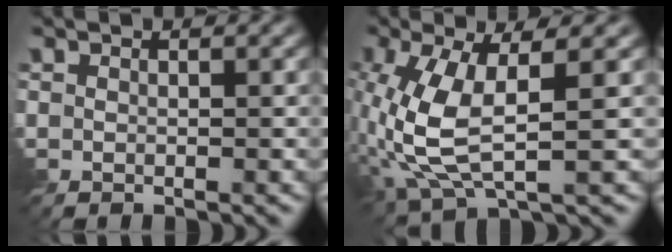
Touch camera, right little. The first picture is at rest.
{"total": 7.3, "force": [-1.2, 3.0, 6.6], "torque": [-0.166, -0.006, -0.021]}